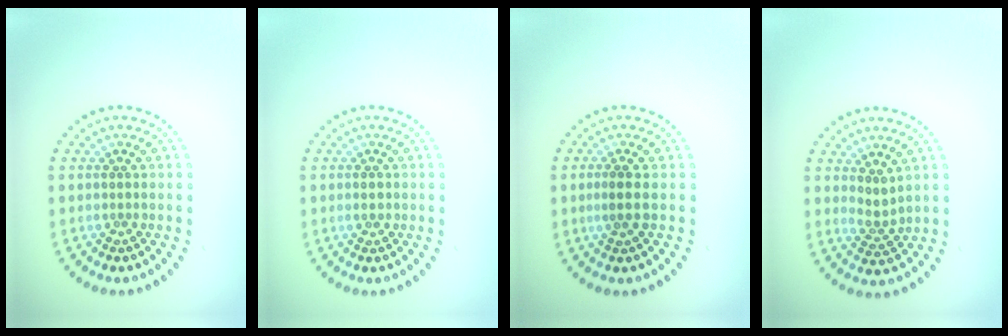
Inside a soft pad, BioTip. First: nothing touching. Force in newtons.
{"total": 1.0, "press": 1.0, "slide": 0.0}
{"total": 1.6, "press": 1.4, "slide": 0.8}
{"total": 1.7, "press": 1.3, "slide": 1.1}